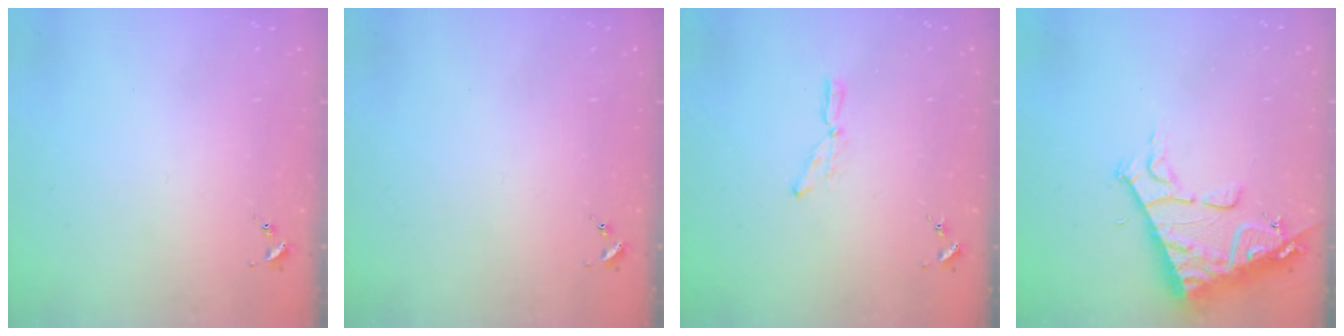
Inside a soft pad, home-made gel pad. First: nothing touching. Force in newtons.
{"total": 0.0}
{"total": 6.4, "press": 6.4, "slide": 0.3}
{"total": 13.9, "press": 13.8, "slide": 1.7}